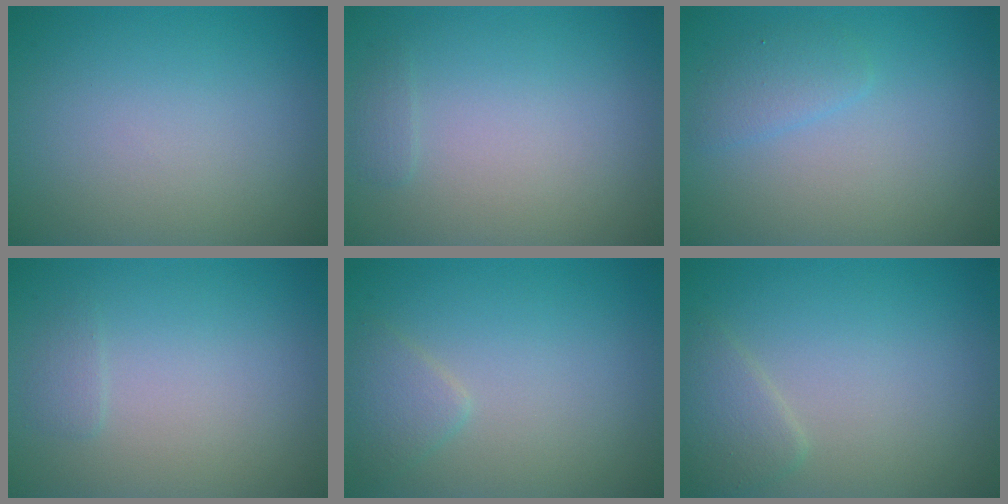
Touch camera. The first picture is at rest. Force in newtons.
{"total": 0.7, "press": 0.7, "slide": 0.1}
{"total": 1.6, "press": 1.6, "slide": 0.0}
{"total": 0.7, "press": 0.7, "slide": 0.2}
{"total": 1.6, "press": 1.6, "slide": 0.1}
{"total": 1.8, "press": 1.8, "slide": 0.1}